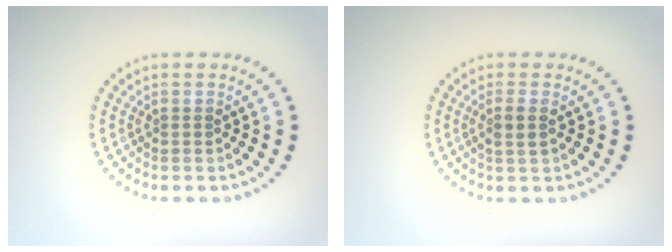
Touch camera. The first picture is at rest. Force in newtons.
{"total": 1.5, "press": 1.4, "slide": 0.6}